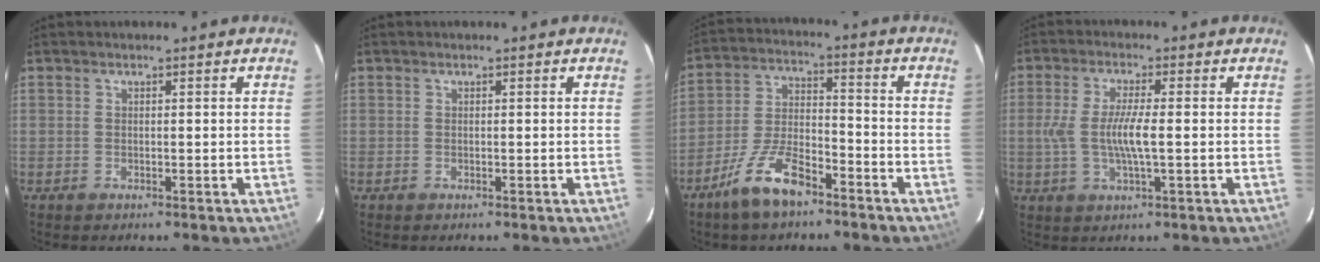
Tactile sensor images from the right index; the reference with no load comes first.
{"total": 0.0}
{"total": 10.7, "force": [-7.6, 3.7, 6.6], "torque": [-0.142, 0.003, -0.137]}
{"total": 7.3, "force": [-0.7, 1.1, 7.2], "torque": [-0.140, -0.005, -0.013]}